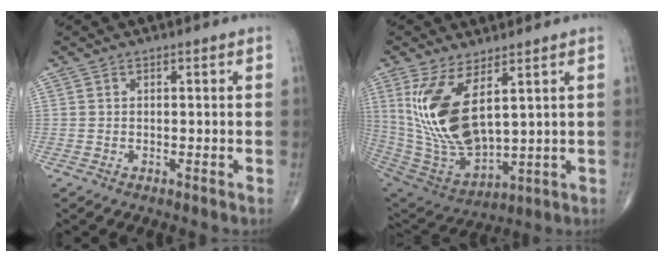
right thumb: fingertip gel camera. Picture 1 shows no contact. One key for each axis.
{"total": 16.6, "fx": 5.4, "fy": 7.2, "fz": 14.0, "tx": -0.275, "ty": -0.035, "tz": 0.127}